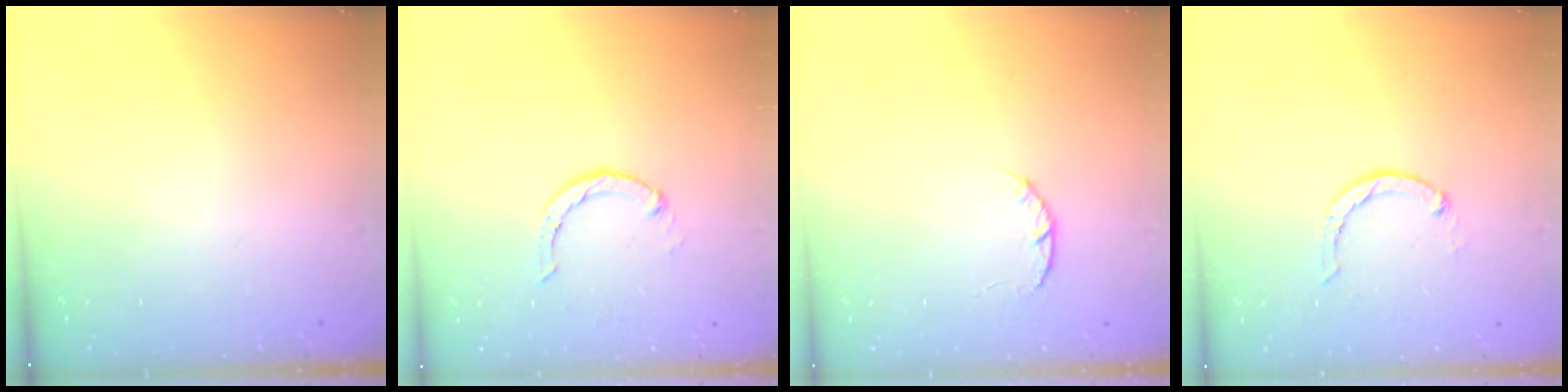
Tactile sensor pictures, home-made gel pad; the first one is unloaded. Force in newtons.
{"total": 3.0, "press": 3.0, "slide": 0.4}
{"total": 3.4, "press": 3.4, "slide": 0.5}
{"total": 1.7, "press": 1.6, "slide": 0.3}